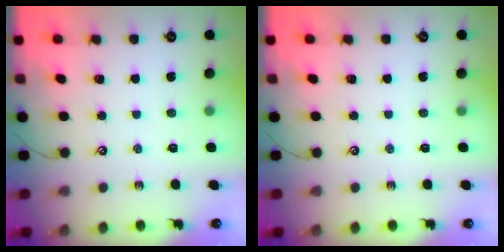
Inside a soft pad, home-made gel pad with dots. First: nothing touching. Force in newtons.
{"total": 0.0}